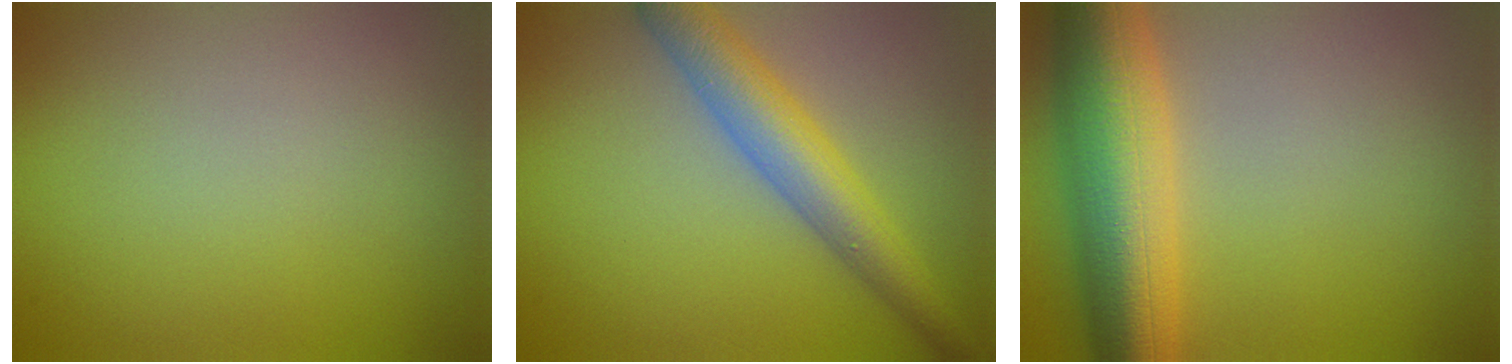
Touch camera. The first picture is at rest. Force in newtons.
{"total": 5.8, "press": 5.8, "slide": 0.2}
{"total": 9.8, "press": 9.8, "slide": 0.1}